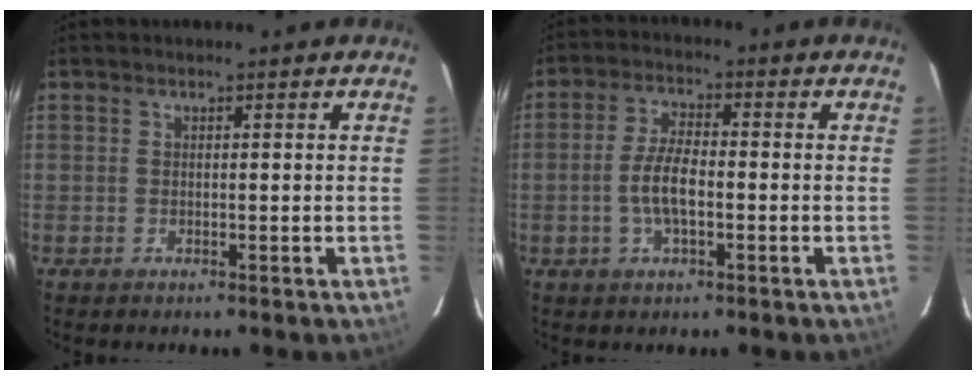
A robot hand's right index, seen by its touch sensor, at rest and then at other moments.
{"total": 5.4, "force": [-1.4, 1.9, 4.9], "torque": [-0.100, 0.002, -0.025]}